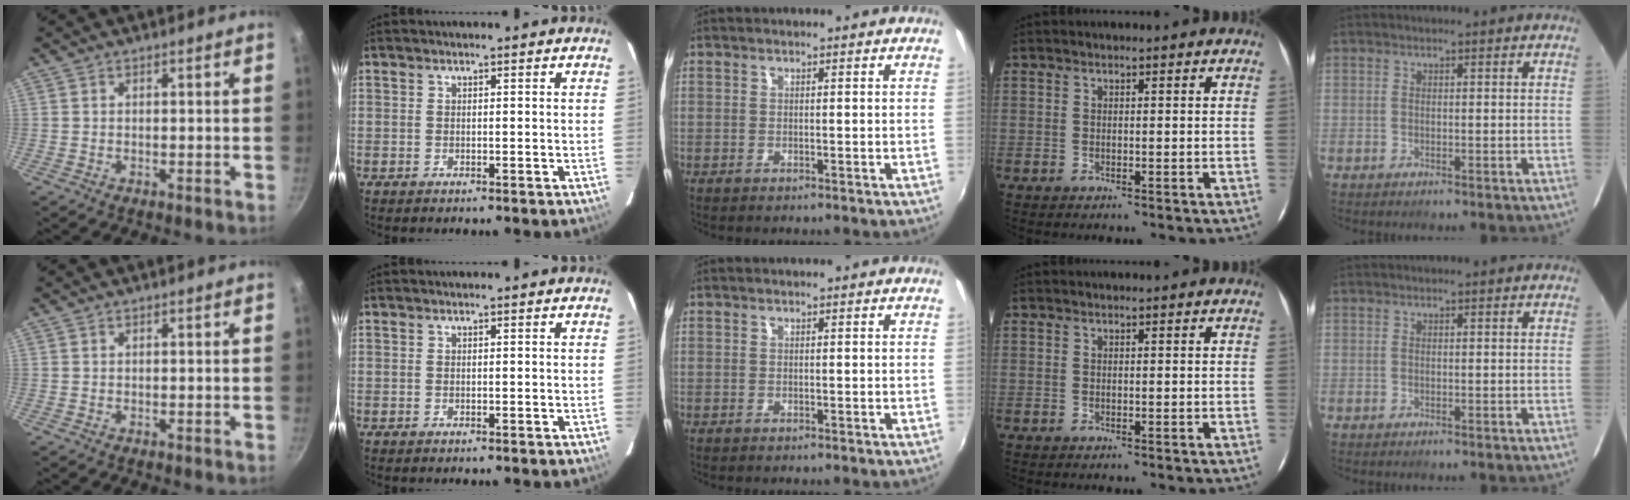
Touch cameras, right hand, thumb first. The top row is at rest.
{}